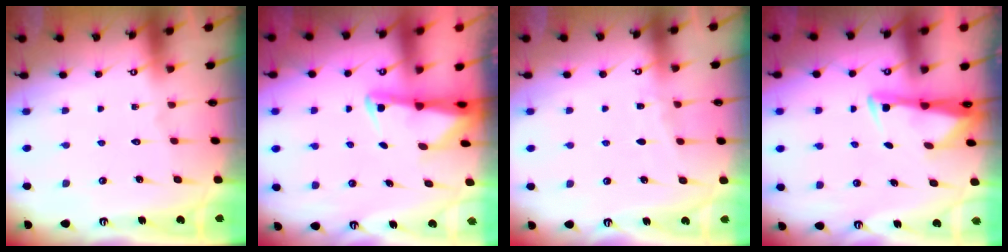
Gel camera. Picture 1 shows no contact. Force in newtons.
{"total": 2.3, "press": 2.3, "slide": 0.5}
{"total": 3.3, "press": 3.2, "slide": 0.4}
{"total": 3.2, "press": 3.1, "slide": 0.8}